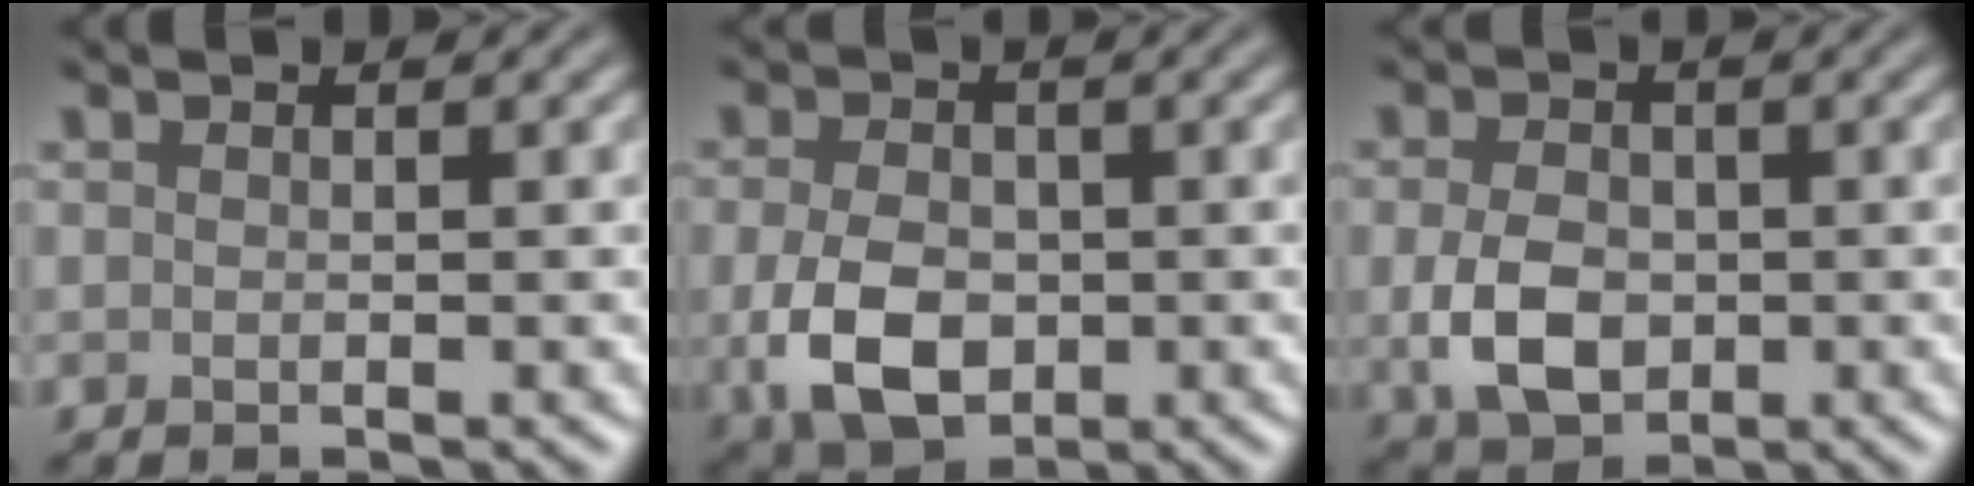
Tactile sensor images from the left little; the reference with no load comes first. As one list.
[{"total": 6.1, "force": [-1.2, 4.2, 4.3], "torque": [-0.094, -0.012, -0.022]}, {"total": 4.8, "force": [-0.7, 3.4, 3.3], "torque": [-0.070, -0.008, -0.015]}]